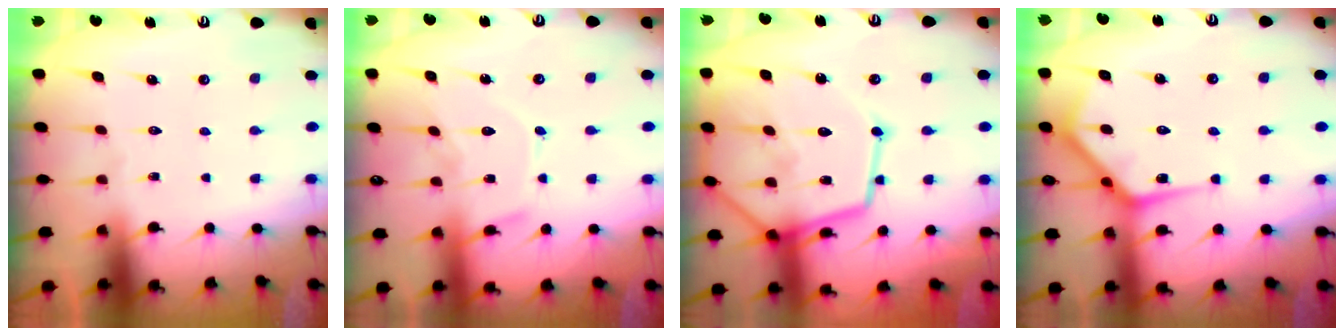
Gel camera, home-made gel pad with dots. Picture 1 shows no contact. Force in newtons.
{"total": 10.8, "press": 10.8, "slide": 0.3}
{"total": 19.1, "press": 19.1, "slide": 1.8}
{"total": 9.8, "press": 9.8, "slide": 0.5}